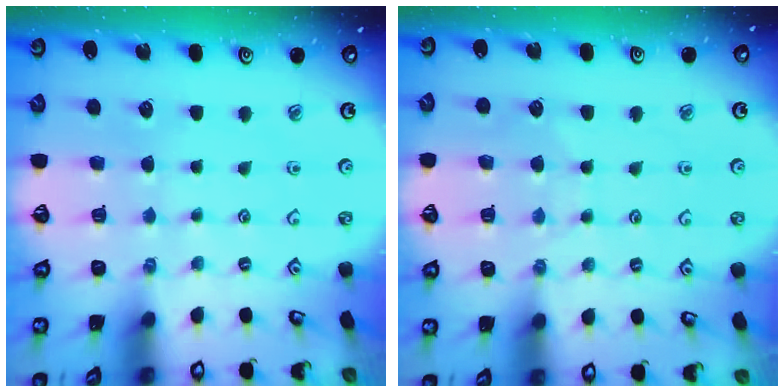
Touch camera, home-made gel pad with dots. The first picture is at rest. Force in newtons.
{"total": 5.2, "press": 5.1, "slide": 0.7}